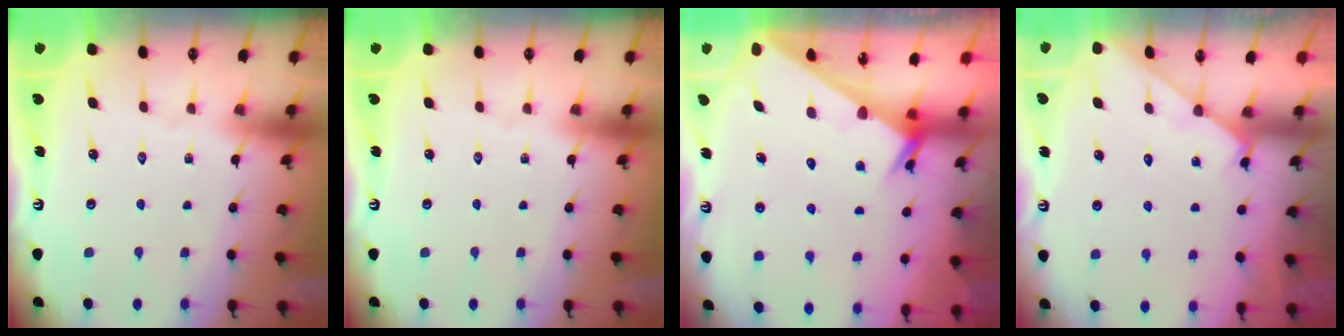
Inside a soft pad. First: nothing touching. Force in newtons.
{"total": 0.0}
{"total": 2.0, "press": 2.0, "slide": 0.1}
{"total": 3.2, "press": 3.1, "slide": 0.3}